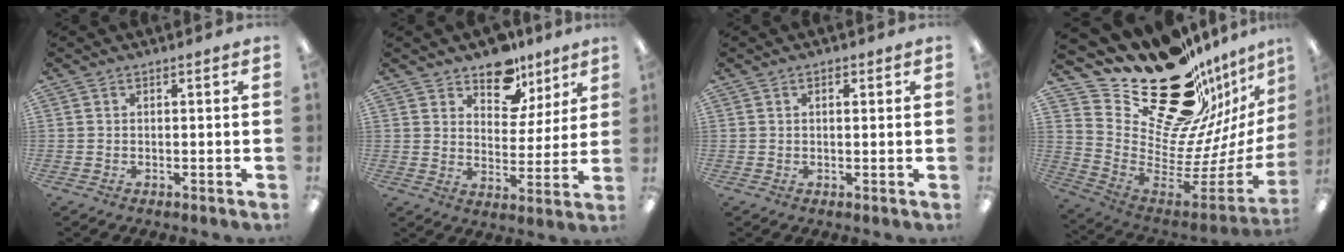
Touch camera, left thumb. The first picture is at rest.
{"total": 12.0, "force": [9.2, 6.7, 3.7], "torque": [-0.049, -0.061, 0.170]}
{"total": 1.3, "force": [0.6, 0.7, 0.9], "torque": [-0.011, 0.000, 0.008]}
{"total": 28.0, "force": [19.6, 14.1, 14.2], "torque": [-0.204, -0.167, 0.378]}